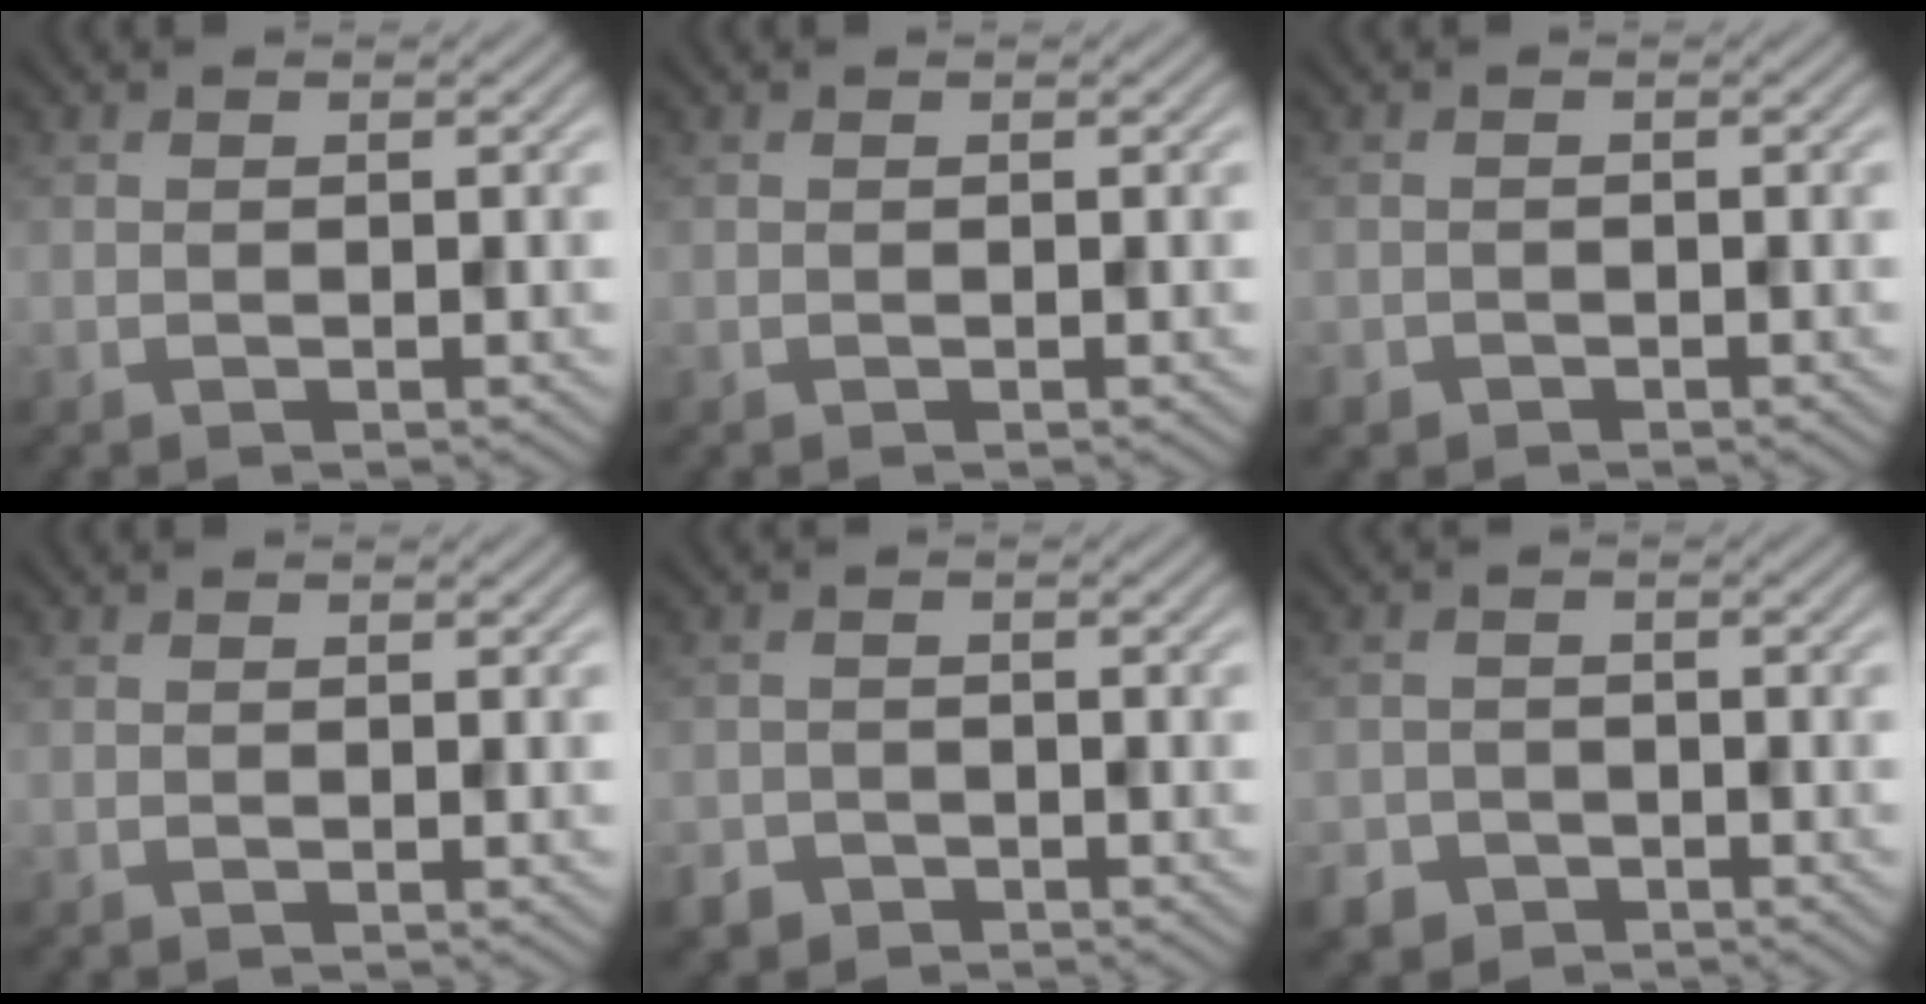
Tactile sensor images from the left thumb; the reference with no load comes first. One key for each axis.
{"total": 0.0}
{"total": 1.1, "fx": -0.8, "fy": 0.8, "fz": 0.1, "tx": -0.005, "ty": -0.006, "tz": -0.016}
{"total": 0.0}
{"total": 2.6, "fx": -1.9, "fy": 1.7, "fz": 0.4, "tx": -0.016, "ty": -0.006, "tz": -0.041}
{"total": 3.4, "fx": -2.4, "fy": 2.3, "fz": 0.4, "tx": -0.011, "ty": -0.002, "tz": -0.045}